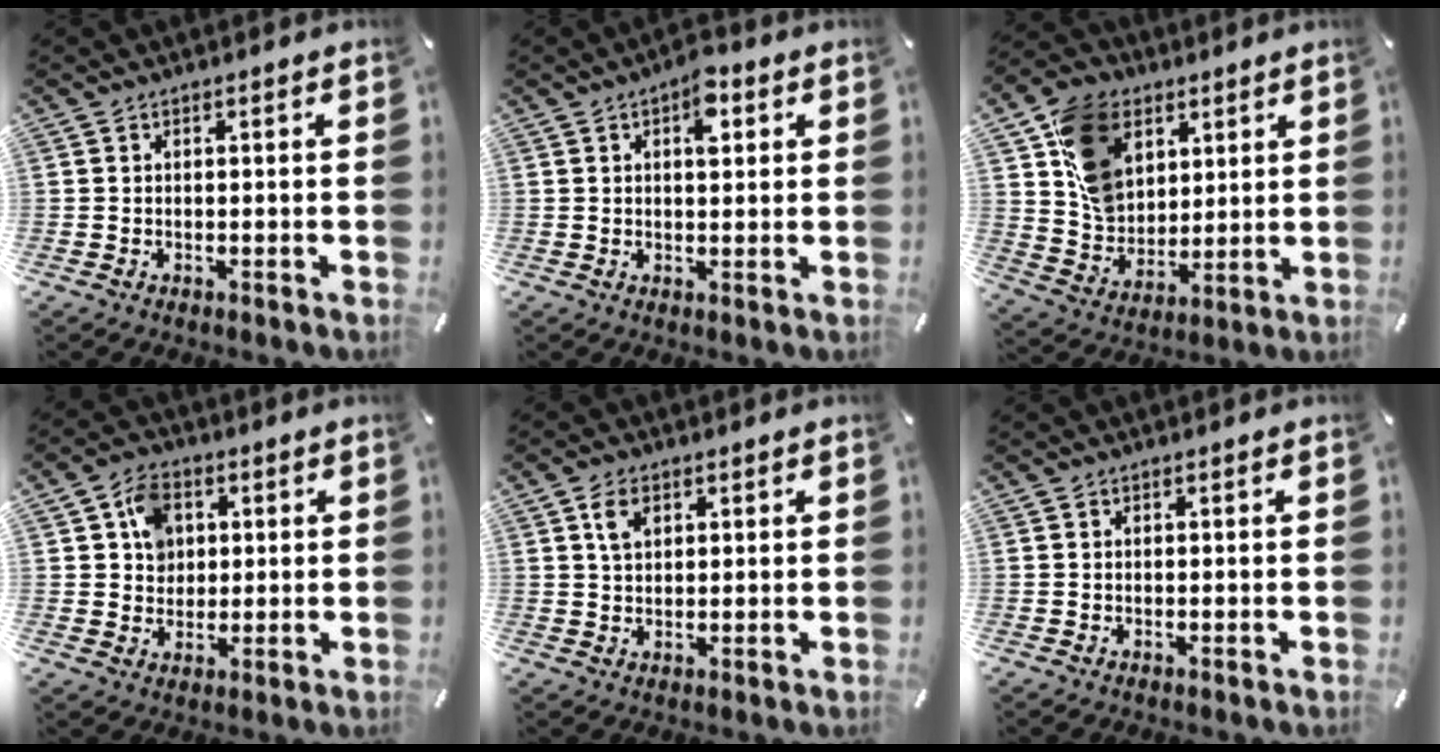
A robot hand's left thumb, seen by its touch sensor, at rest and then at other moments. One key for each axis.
{"total": 5.6, "fx": 2.1, "fy": 3.0, "fz": 4.3, "tx": -0.050, "ty": -0.007, "tz": 0.028}
{"total": 13.7, "fx": 5.7, "fy": 10.8, "fz": 6.3, "tx": -0.131, "ty": -0.006, "tz": 0.115}
{"total": 7.5, "fx": 2.2, "fy": 6.5, "fz": 3.0, "tx": -0.044, "ty": 0.006, "tz": 0.039}
{"total": 4.1, "fx": 1.8, "fy": 2.8, "fz": 2.5, "tx": -0.047, "ty": 0.003, "tz": 0.031}
{"total": 0.0}